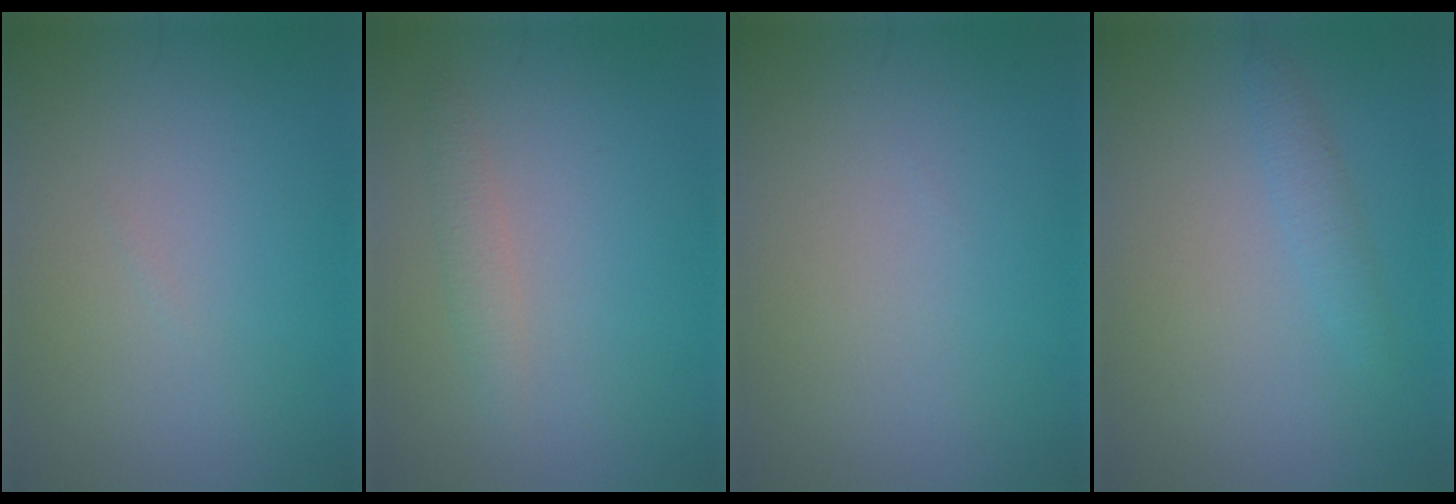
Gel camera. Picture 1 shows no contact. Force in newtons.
{"total": 1.3, "press": 1.3, "slide": 0.1}
{"total": 0.0}
{"total": 1.3, "press": 1.3, "slide": 0.1}